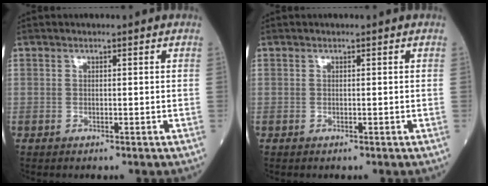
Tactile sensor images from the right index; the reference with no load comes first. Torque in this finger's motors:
{"motor_torque": [0.01, -0.03, -0.02, 0.01]}